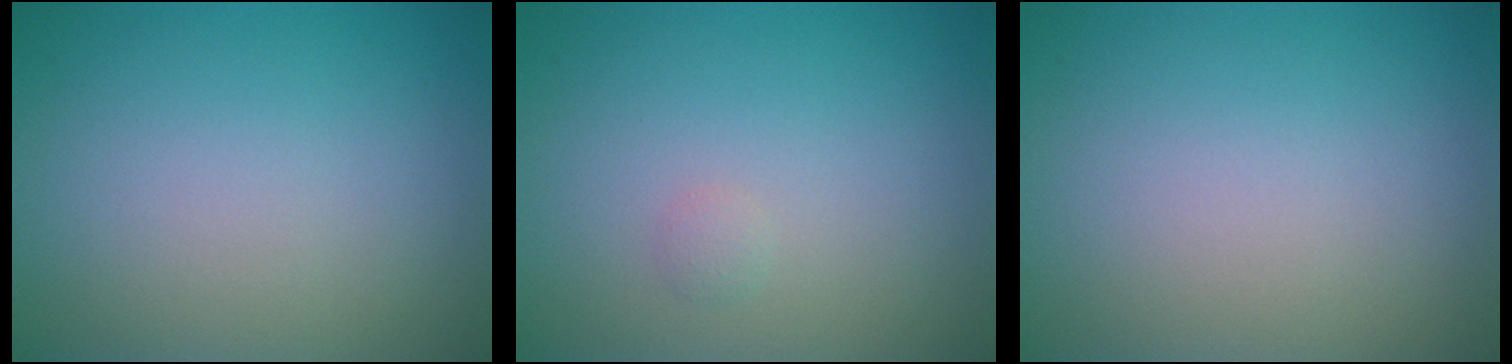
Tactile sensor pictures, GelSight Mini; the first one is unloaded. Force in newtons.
{"total": 0.6, "press": 0.6, "slide": 0.0}
{"total": 0.0}